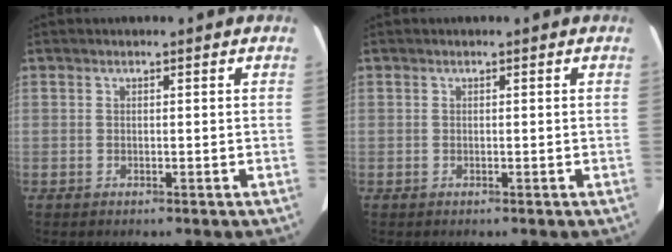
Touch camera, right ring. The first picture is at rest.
{"total": 0.0}